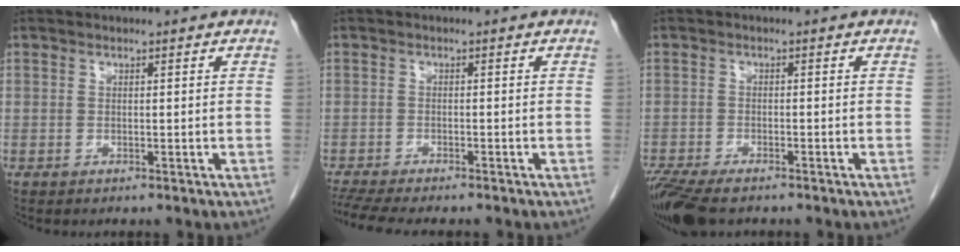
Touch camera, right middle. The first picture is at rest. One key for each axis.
{"total": 8.9, "fx": -7.7, "fy": 1.3, "fz": 4.3, "tx": -0.066, "ty": -0.010, "tz": -0.119}
{"total": 8.8, "fx": -6.7, "fy": 2.8, "fz": 4.9, "tx": -0.094, "ty": -0.018, "tz": -0.115}